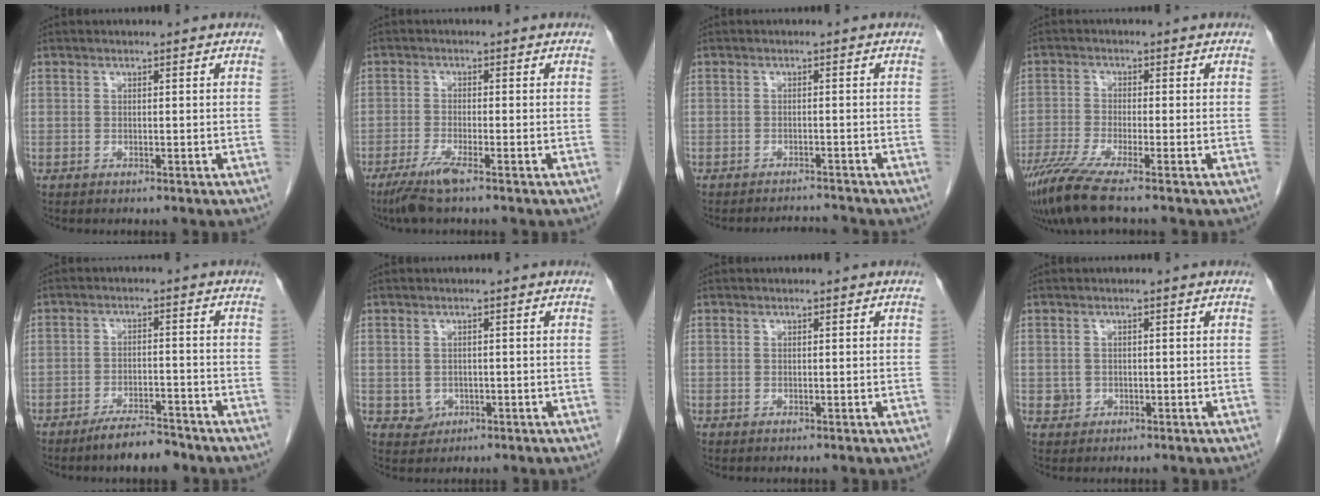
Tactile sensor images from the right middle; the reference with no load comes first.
{"total": 4.5, "force": [-3.0, -0.1, 3.3], "torque": [-0.071, -0.014, -0.062]}
{"total": 3.3, "force": [-3.2, -0.6, -0.3], "torque": [0.006, -0.007, -0.048]}
{"total": 7.0, "force": [-5.3, -0.8, 4.4], "torque": [-0.082, -0.024, -0.101]}
{"total": 5.5, "force": [-4.6, 1.0, 2.9], "torque": [-0.049, -0.003, -0.081]}
{"total": 2.0, "force": [-0.5, 1.8, 0.7], "torque": [-0.009, 0.003, 0.001]}
{"total": 0.0}
{"total": 1.2, "force": [-0.3, 1.2, 0.2], "torque": [0.000, 0.004, -0.002]}